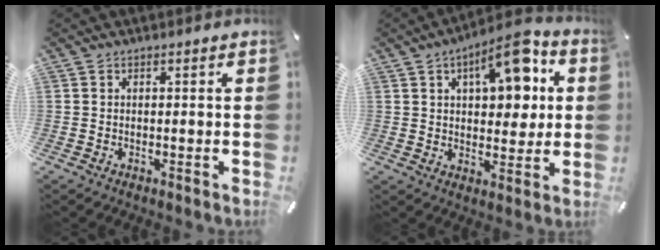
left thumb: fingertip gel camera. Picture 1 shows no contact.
{"total": 14.1, "force": [5.8, 7.1, 10.8], "torque": [-0.136, -0.025, 0.094]}